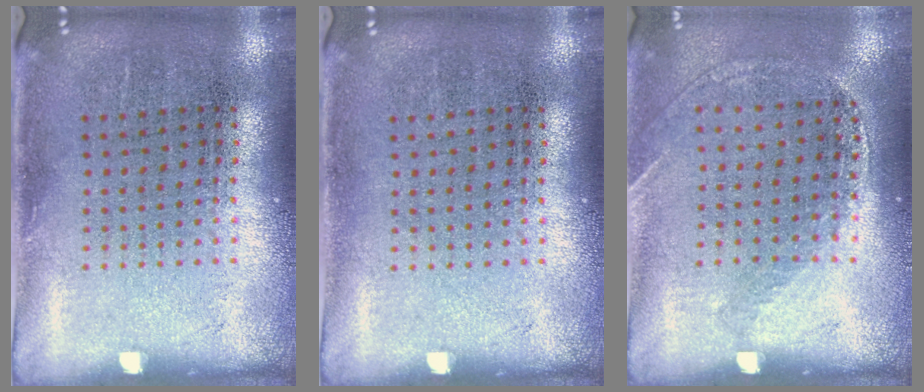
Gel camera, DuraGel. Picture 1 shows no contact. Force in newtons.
{"total": 0.0}
{"total": 1.2, "press": 1.1, "slide": 0.5}